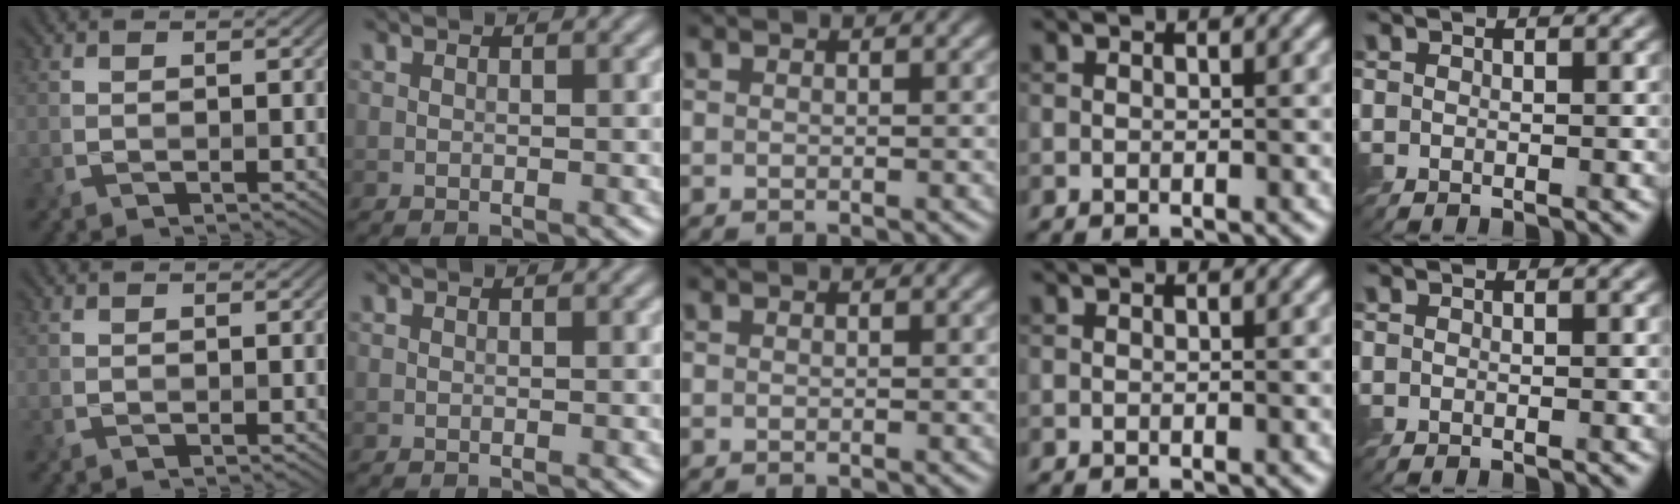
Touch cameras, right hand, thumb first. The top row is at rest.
{}